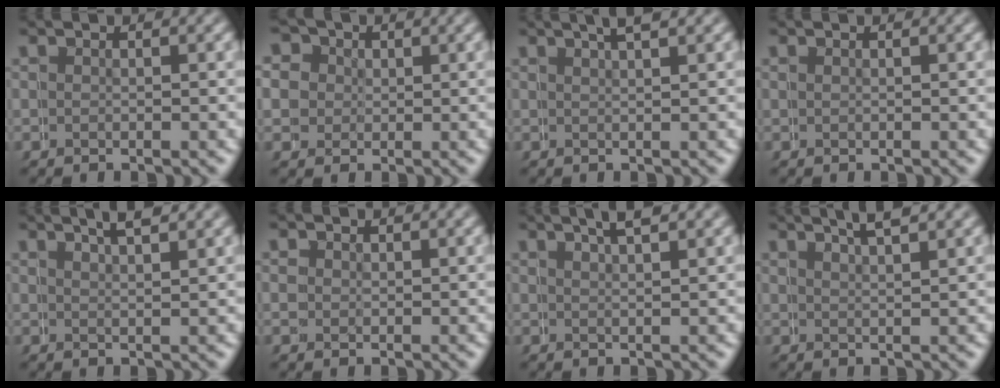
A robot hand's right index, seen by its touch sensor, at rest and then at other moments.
{"total": 7.2, "force": [3.1, 6.4, 1.2], "torque": [-0.033, 0.003, 0.040]}
{"total": 2.1, "force": [1.5, -0.6, 1.2], "torque": [-0.001, 0.015, 0.025]}
{"total": 0.0}
{"total": 2.4, "force": [2.0, -1.0, 1.0], "torque": [-0.004, 0.008, 0.035]}
{"total": 0.9, "force": [0.3, 0.4, -0.8], "torque": [0.010, -0.007, 0.004]}
{"total": 2.2, "force": [1.7, -0.7, 1.1], "torque": [-0.002, 0.010, 0.029]}
{"total": 2.8, "force": [2.4, -0.9, 1.1], "torque": [-0.005, 0.011, 0.041]}